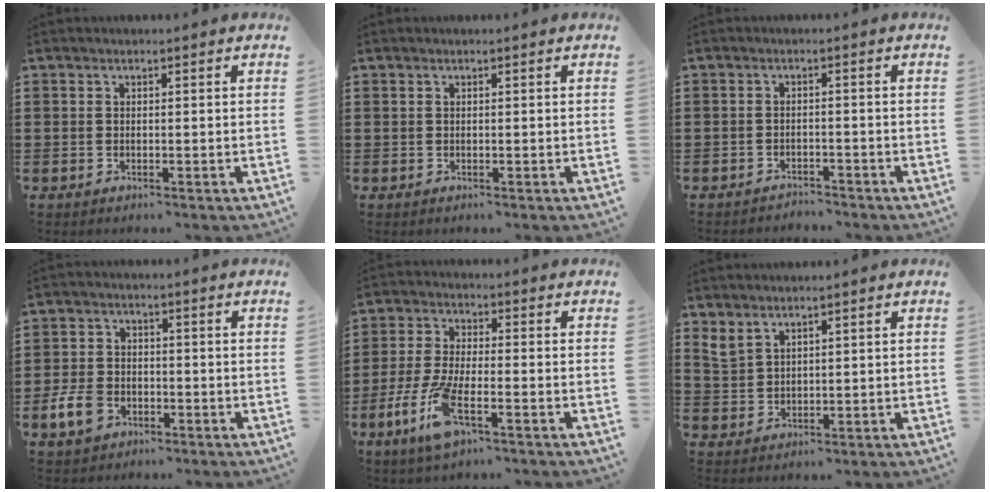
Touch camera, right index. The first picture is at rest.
{"total": 0.0}
{"total": 2.0, "force": [-2.0, 0.1, -0.1], "torque": [-0.006, -0.001, -0.043]}
{"total": 5.3, "force": [-2.4, 3.6, 3.1], "torque": [-0.090, -0.003, -0.054]}
{"total": 8.8, "force": [-4.5, 2.0, 7.2], "torque": [-0.170, -0.019, -0.085]}
{"total": 2.6, "force": [2.2, 1.2, 0.6], "torque": [-0.018, 0.007, 0.043]}